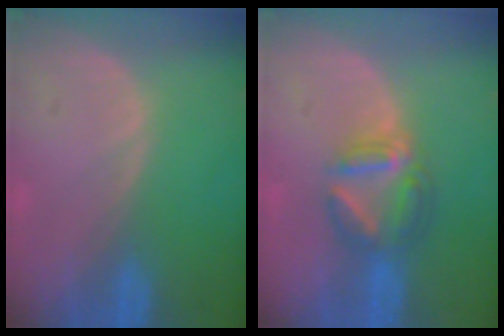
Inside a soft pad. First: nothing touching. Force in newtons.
{"total": 6.2, "press": 5.5, "slide": 2.8}